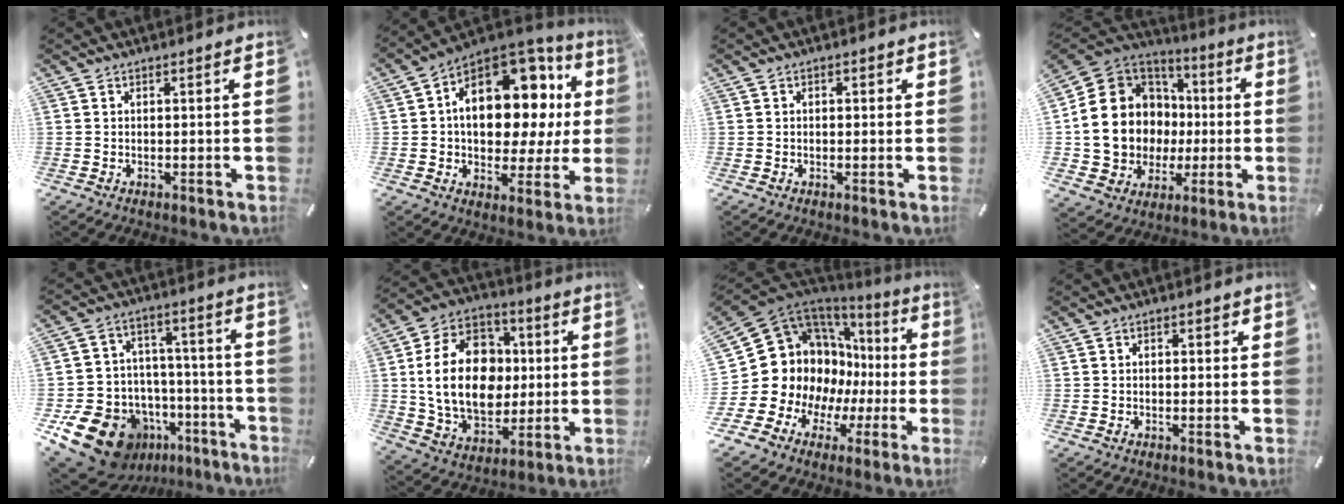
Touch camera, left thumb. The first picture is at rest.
{"total": 20.6, "force": [5.2, 13.2, 14.9], "torque": [-0.207, -0.041, 0.087]}
{"total": 1.1, "force": [-0.1, 0.9, 0.5], "torque": [-0.010, 0.006, -0.005]}
{"total": 15.7, "force": [-0.3, 14.6, 5.5], "torque": [-0.127, -0.025, 0.022]}
{"total": 19.0, "force": [-10.0, 13.9, 8.3], "torque": [-0.125, 0.054, -0.142]}
{"total": 20.7, "force": [0.7, 16.0, 13.1], "torque": [-0.253, 0.008, 0.018]}
{"total": 17.6, "force": [3.1, 15.3, 8.2], "torque": [-0.170, -0.061, 0.093]}
{"total": 1.2, "force": [-0.1, 0.9, 0.6], "torque": [-0.012, 0.007, -0.005]}